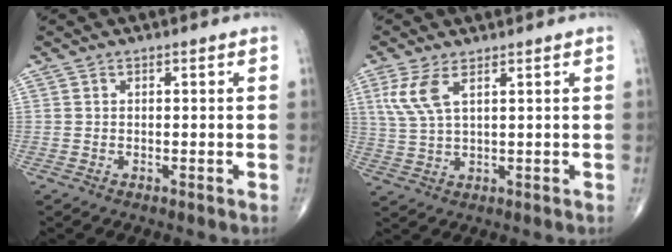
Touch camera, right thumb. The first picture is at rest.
{"total": 5.6, "force": [2.5, 1.9, 4.6], "torque": [-0.116, -0.004, 0.059]}